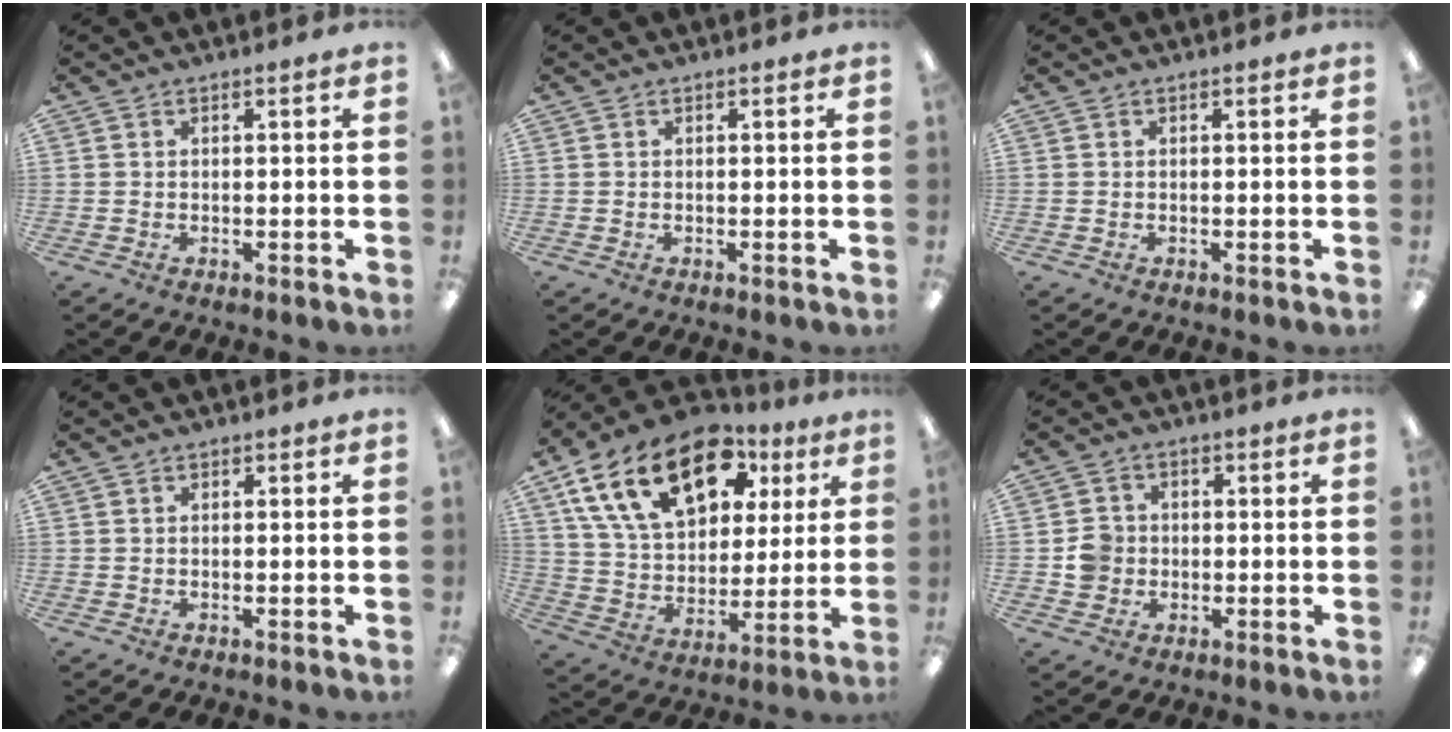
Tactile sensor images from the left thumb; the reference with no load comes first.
{"total": 0.0}
{"total": 0.0}
{"total": 0.0}
{"total": 22.3, "force": [11.5, 13.3, 13.6], "torque": [-0.239, -0.039, 0.206]}
{"total": 5.5, "force": [-0.4, 5.3, 1.3], "torque": [-0.017, 0.011, -0.007]}